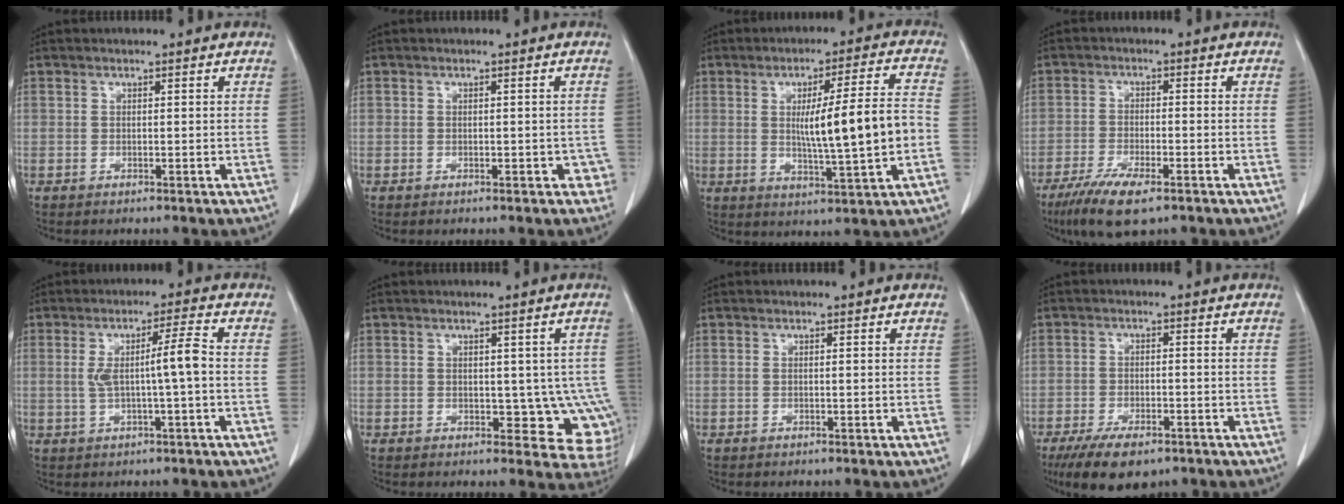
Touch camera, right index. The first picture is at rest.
{"total": 2.4, "force": [-0.7, 1.9, 1.3], "torque": [-0.005, 0.017, -0.005]}
{"total": 12.1, "force": [-0.6, 0.2, 12.1], "torque": [-0.193, -0.001, -0.005]}
{"total": 8.3, "force": [-5.4, 1.8, 6.1], "torque": [-0.111, -0.017, -0.090]}
{"total": 5.8, "force": [-0.1, -0.2, 5.8], "torque": [-0.100, 0.012, 0.003]}
{"total": 6.9, "force": [-0.7, 4.5, 5.2], "torque": [-0.032, 0.005, 0.000]}
{"total": 0.0}
{"total": 8.6, "force": [-6.0, 3.4, 5.2], "torque": [-0.086, -0.010, -0.096]}